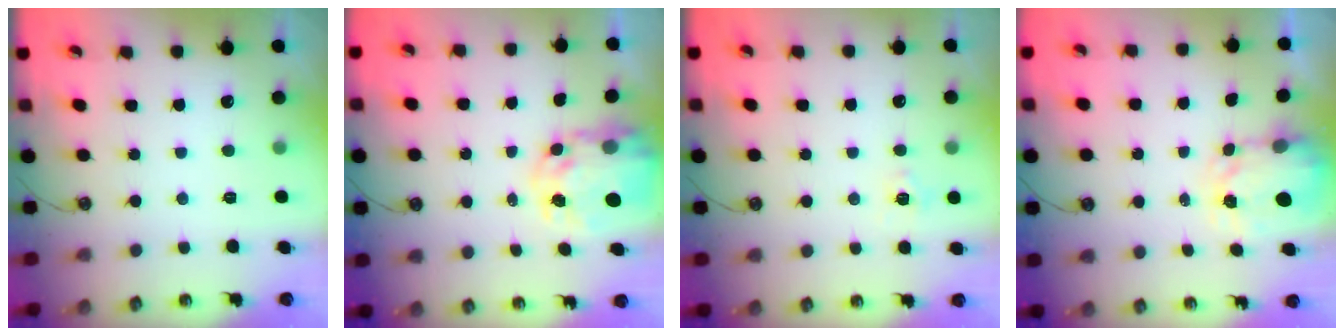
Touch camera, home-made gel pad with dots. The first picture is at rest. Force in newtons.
{"total": 8.5, "press": 8.5, "slide": 0.8}
{"total": 6.1, "press": 6.1, "slide": 0.6}
{"total": 3.4, "press": 3.3, "slide": 0.5}